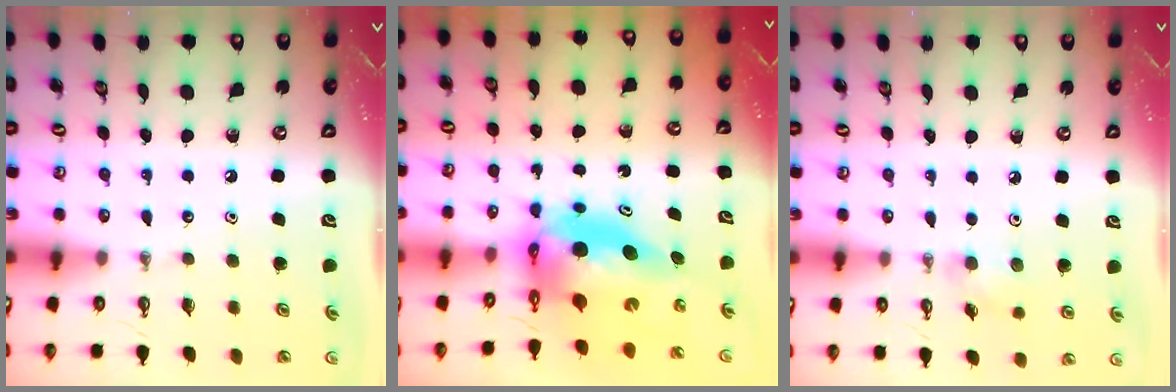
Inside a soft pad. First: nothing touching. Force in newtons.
{"total": 8.8, "press": 8.8, "slide": 0.6}
{"total": 4.6, "press": 4.4, "slide": 1.4}